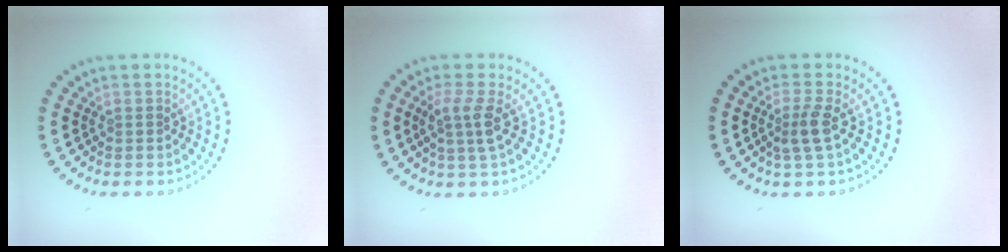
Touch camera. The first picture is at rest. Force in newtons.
{"total": 2.5, "press": 2.0, "slide": 1.5}
{"total": 2.2, "press": 1.9, "slide": 1.3}